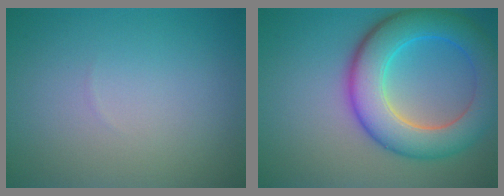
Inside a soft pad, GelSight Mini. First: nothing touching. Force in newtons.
{"total": 8.5, "press": 8.5, "slide": 0.5}